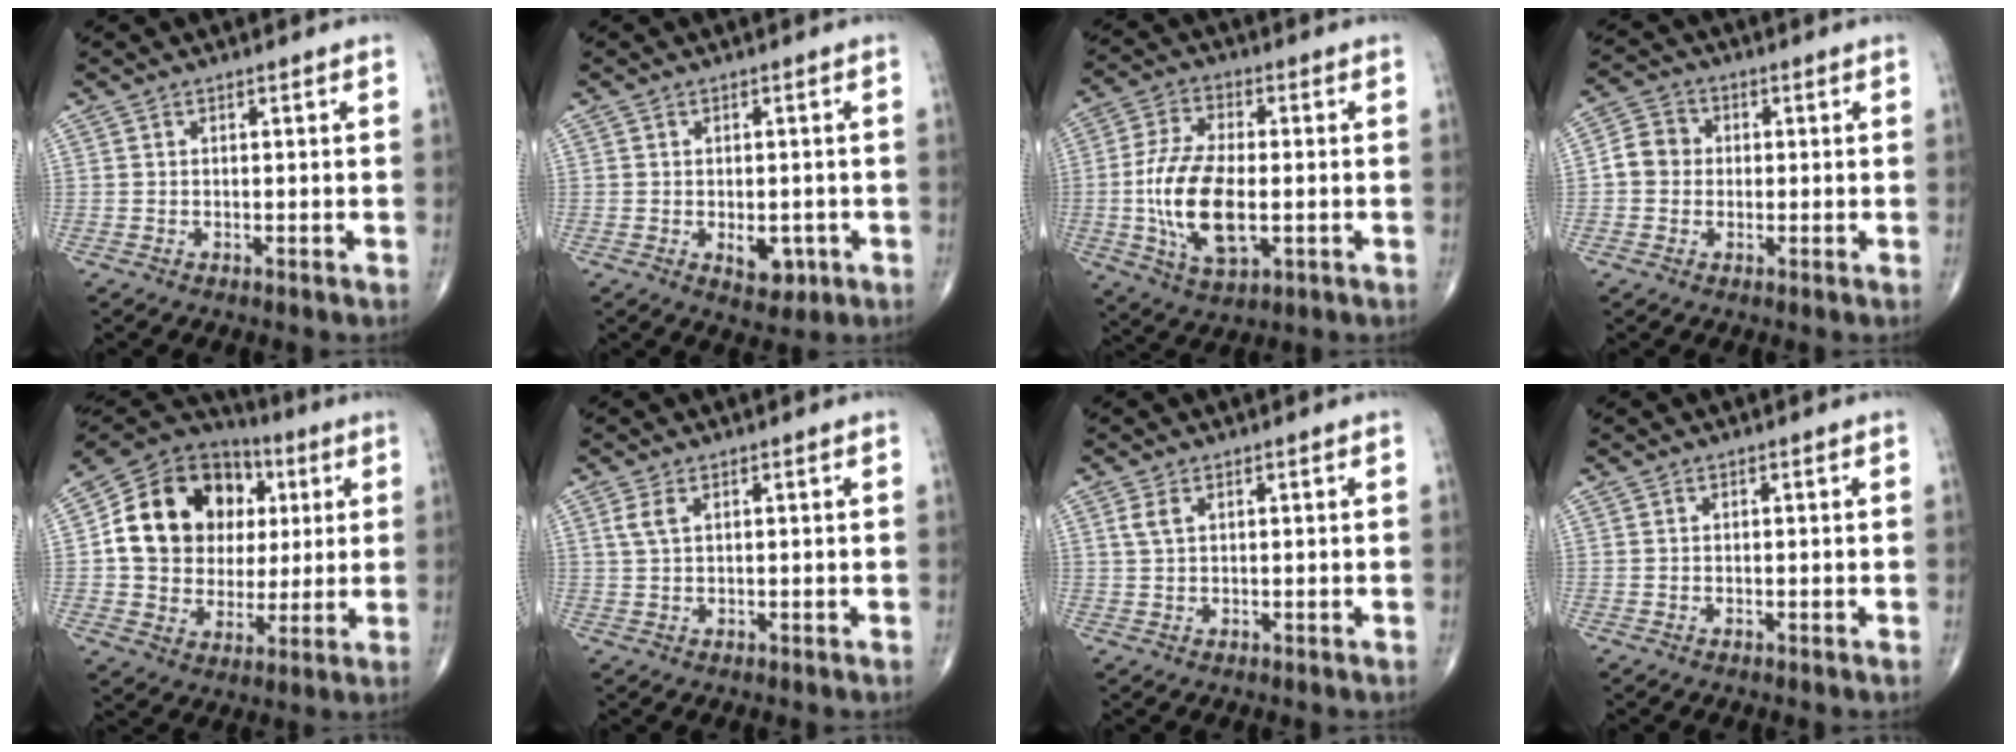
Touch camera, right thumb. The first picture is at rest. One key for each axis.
{"total": 4.7, "fx": -1.3, "fy": 2.9, "fz": 3.5, "tx": -0.029, "ty": 0.000, "tz": -0.008}
{"total": 14.9, "fx": -2.0, "fy": 7.3, "fz": 12.9, "tx": -0.253, "ty": 0.000, "tz": -0.033}
{"total": 5.3, "fx": -0.1, "fy": 4.8, "fz": 2.2, "tx": -0.026, "ty": 0.013, "tz": -0.013}
{"total": 20.0, "fx": 3.7, "fy": 16.4, "fz": 10.8, "tx": -0.153, "ty": 0.026, "tz": 0.071}
{"total": 2.4, "fx": 1.0, "fy": 1.0, "fz": 1.9, "tx": -0.047, "ty": 0.007, "tz": 0.028}
{"total": 2.2, "fx": 0.9, "fy": 1.0, "fz": 1.6, "tx": -0.037, "ty": 0.008, "tz": 0.024}
{"total": 0.0}